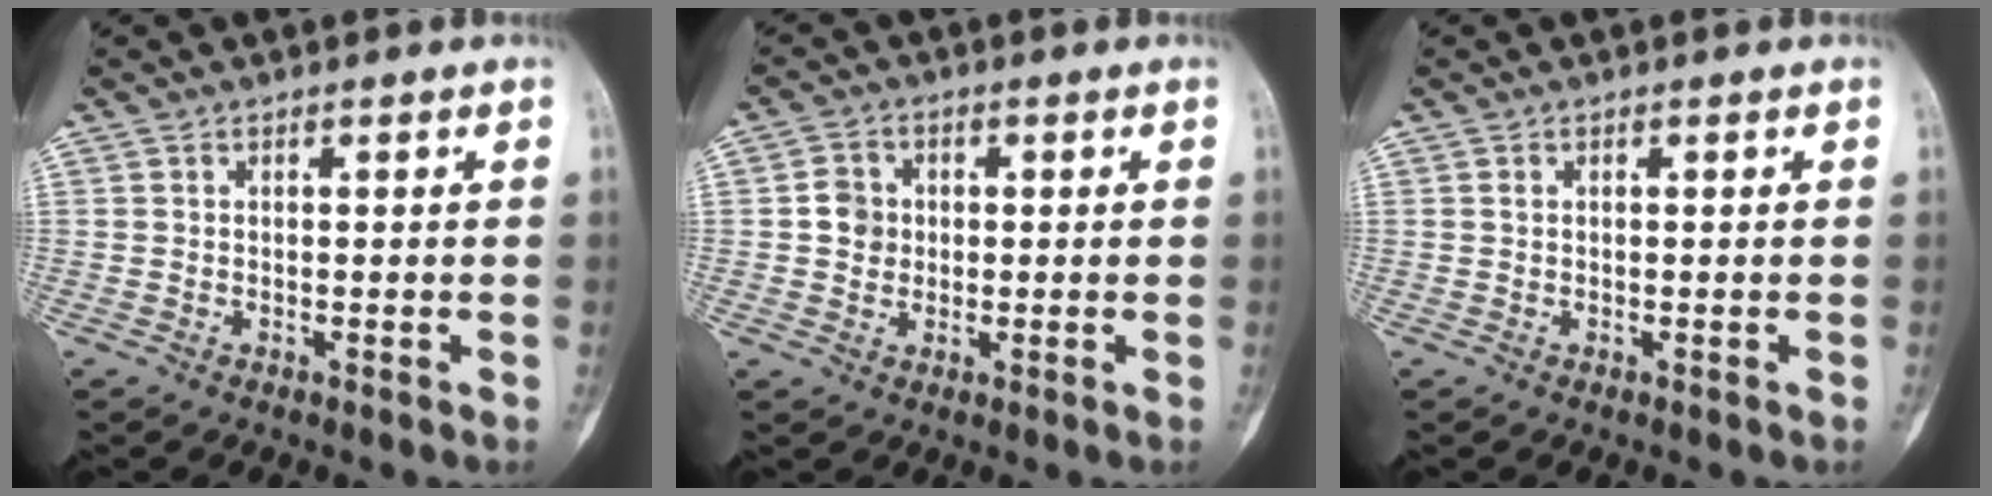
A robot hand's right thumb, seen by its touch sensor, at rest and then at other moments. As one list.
[{"total": 4.1, "force": [0.2, 3.8, 1.6], "torque": [-0.009, 0.005, -0.001]}, {"total": 0.0}]